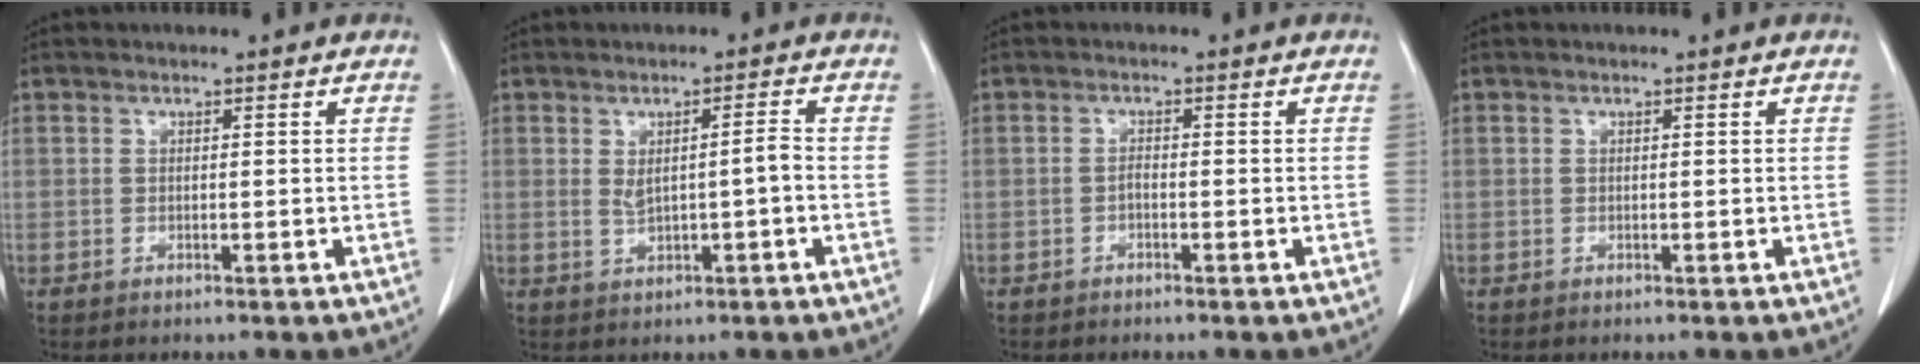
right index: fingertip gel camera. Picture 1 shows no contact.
{"total": 3.7, "force": [-0.1, 0.7, 3.6], "torque": [-0.062, 0.007, 0.005]}
{"total": 0.9, "force": [-0.5, 0.3, 0.7], "torque": [-0.012, 0.002, -0.012]}
{"total": 0.0}